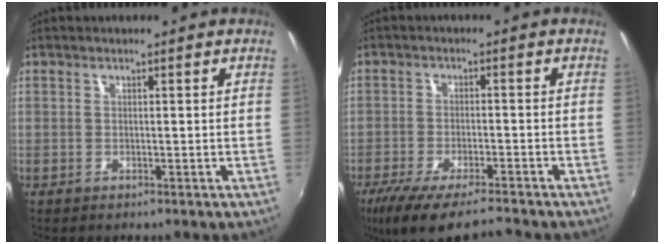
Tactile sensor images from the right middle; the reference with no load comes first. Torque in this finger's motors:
{"motor_torque": [1.10, -1.04, 0.15, 0.10]}